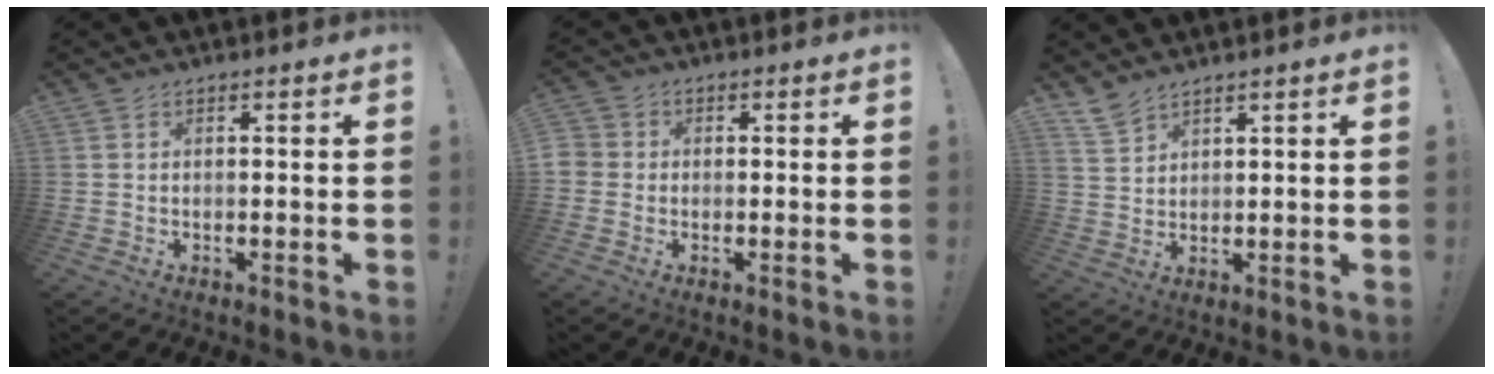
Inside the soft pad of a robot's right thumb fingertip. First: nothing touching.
{"total": 3.0, "force": [-0.7, 2.7, 1.0], "torque": [-0.013, 0.006, -0.013]}
{"total": 5.4, "force": [4.5, 2.4, 1.8], "torque": [-0.035, -0.026, 0.087]}